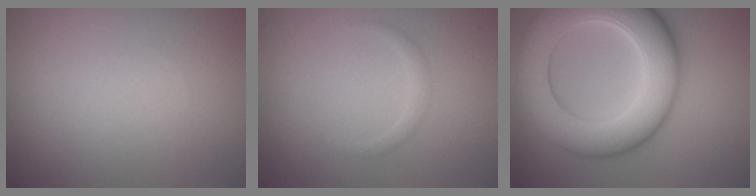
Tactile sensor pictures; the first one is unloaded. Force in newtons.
{"total": 1.0, "press": 1.0, "slide": 0.0}
{"total": 11.1, "press": 11.1, "slide": 0.3}